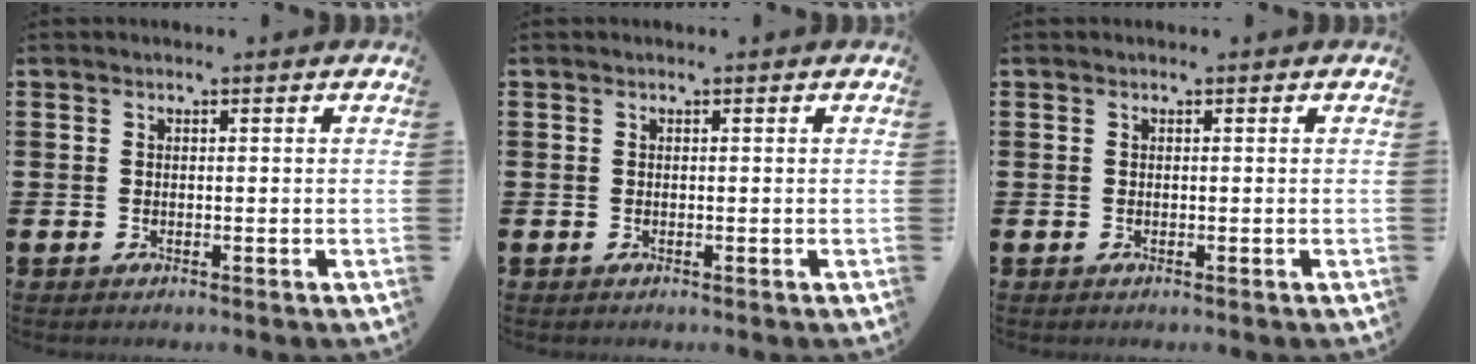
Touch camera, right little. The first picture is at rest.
{"total": 0.0}
{"total": 0.0}